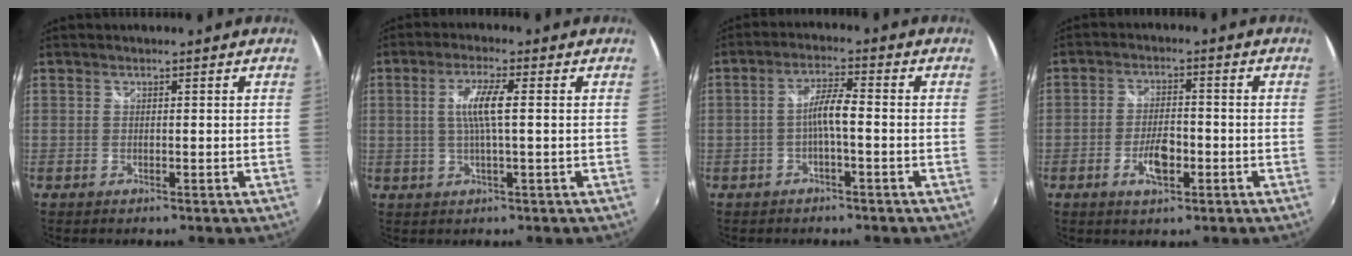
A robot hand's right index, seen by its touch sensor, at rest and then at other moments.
{"total": 5.9, "force": [0.6, 0.4, 5.8], "torque": [-0.111, 0.000, 0.013]}
{"total": 4.3, "force": [-1.2, 0.4, 4.1], "torque": [-0.083, 0.008, -0.023]}
{"total": 6.1, "force": [-2.4, 2.6, 4.9], "torque": [-0.101, -0.002, -0.040]}